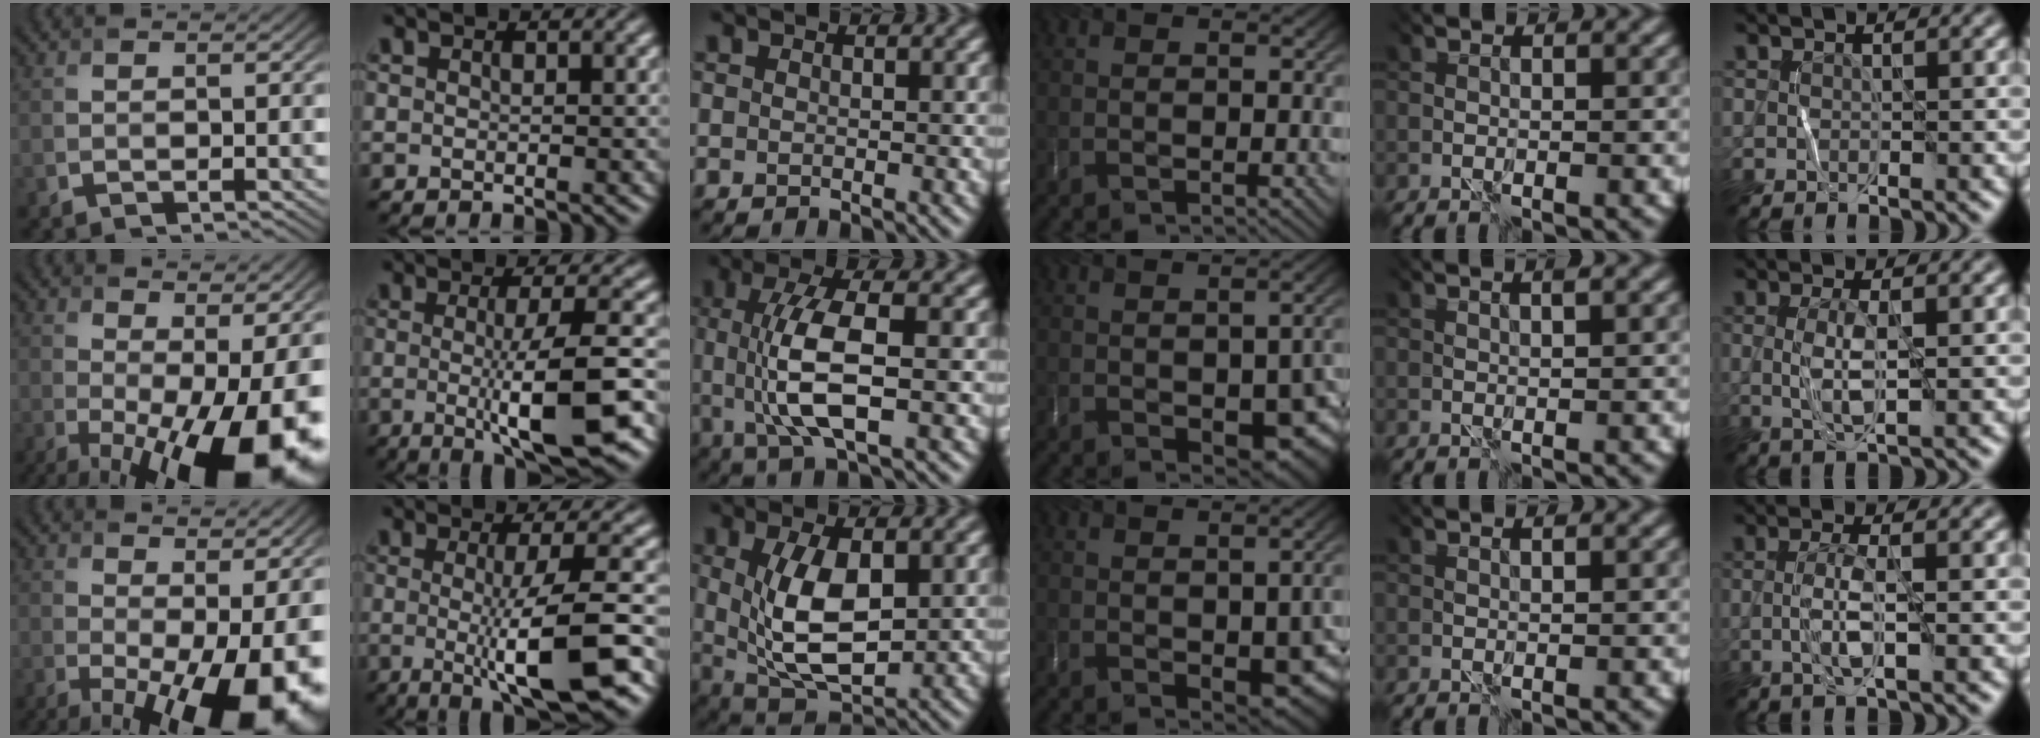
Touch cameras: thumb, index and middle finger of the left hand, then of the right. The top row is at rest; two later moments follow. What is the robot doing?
{"motion": "wrap", "object": "string"}